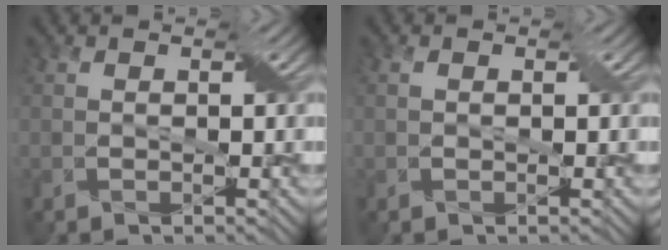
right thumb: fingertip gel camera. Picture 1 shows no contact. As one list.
[{"total": 1.1, "force": [0.3, 0.7, 0.8], "torque": [-0.017, 0.003, 0.007]}]